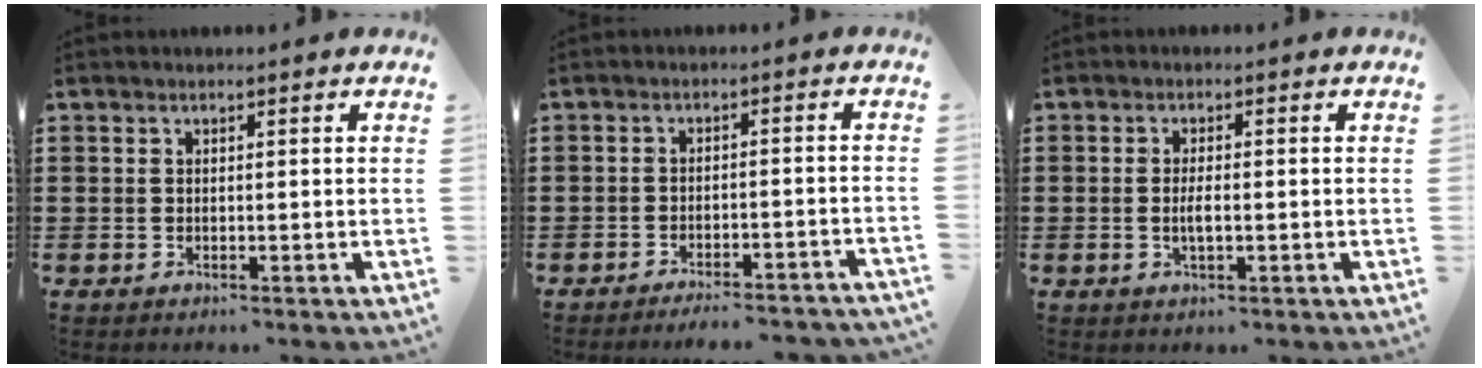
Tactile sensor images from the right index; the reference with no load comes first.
{"total": 3.2, "force": [-3.1, -0.3, 0.9], "torque": [-0.018, -0.001, -0.063]}
{"total": 2.4, "force": [-0.4, 0.7, 2.3], "torque": [-0.042, -0.001, -0.008]}